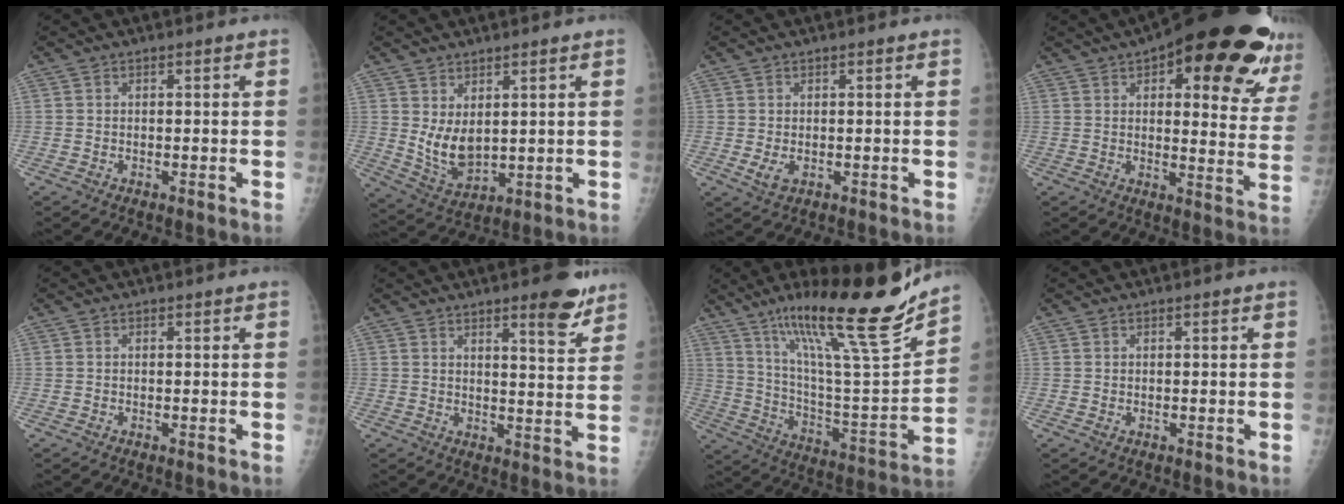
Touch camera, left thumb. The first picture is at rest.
{"total": 7.6, "force": [2.3, 4.1, 6.0], "torque": [-0.094, -0.030, 0.060]}
{"total": 2.8, "force": [0.0, 1.6, 2.4], "torque": [-0.041, -0.005, 0.007]}
{"total": 27.7, "force": [15.3, 9.4, 21.1], "torque": [-0.230, -0.026, 0.193]}
{"total": 0.0}
{"total": 7.7, "force": [5.3, 1.7, 5.3], "torque": [-0.055, -0.035, 0.071]}
{"total": 25.6, "force": [18.3, 3.1, 17.6], "torque": [-0.261, -0.082, 0.313]}
{"total": 0.6, "force": [0.3, 0.2, 0.5], "torque": [-0.009, 0.001, 0.006]}